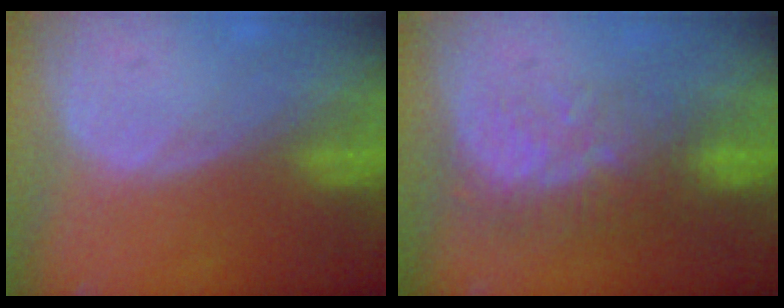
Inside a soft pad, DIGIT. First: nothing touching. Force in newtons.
{"total": 8.3, "press": 7.4, "slide": 3.7}